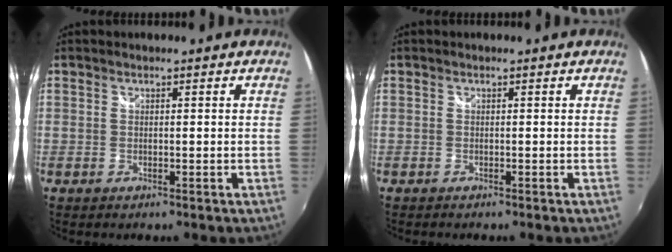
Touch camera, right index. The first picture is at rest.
{"total": 0.5, "force": [-0.5, 0.2, 0.0], "torque": [-0.002, -0.005, -0.011]}